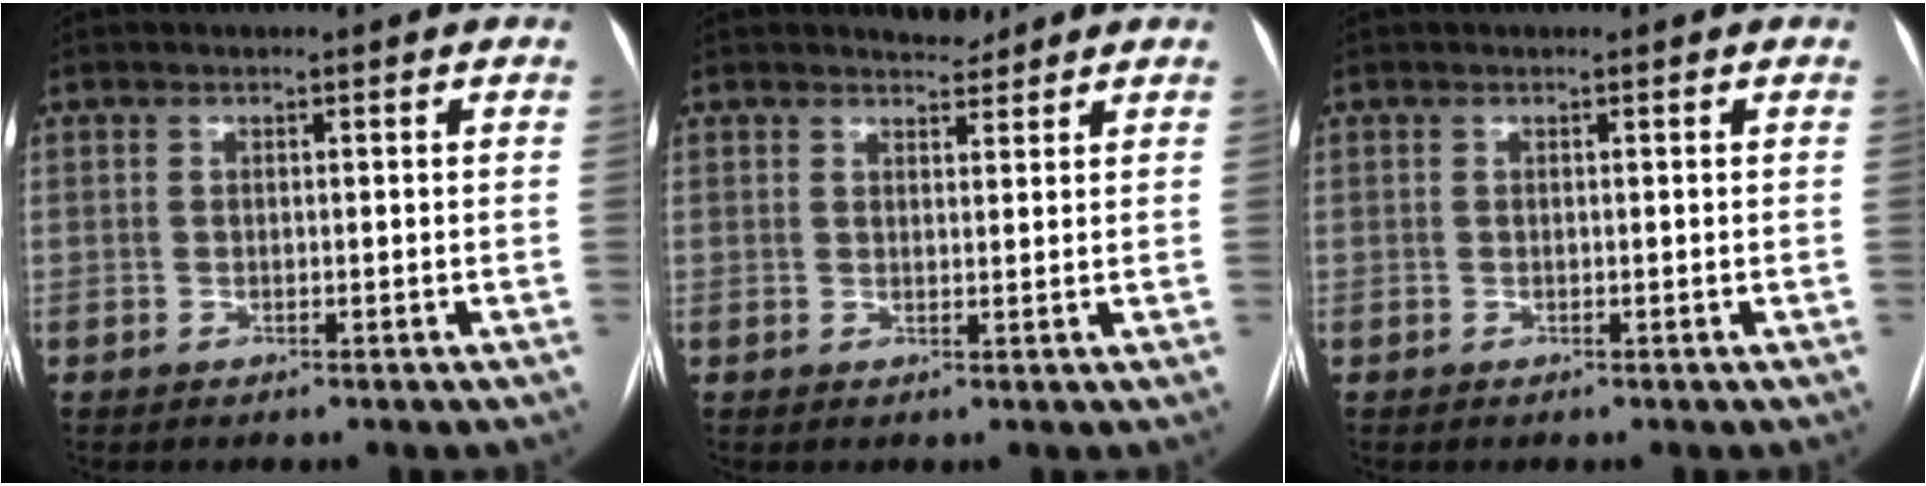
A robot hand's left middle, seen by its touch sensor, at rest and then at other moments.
{"total": 2.4, "force": [2.3, 0.7, 0.2], "torque": [-0.003, -0.003, 0.035]}
{"total": 0.0}